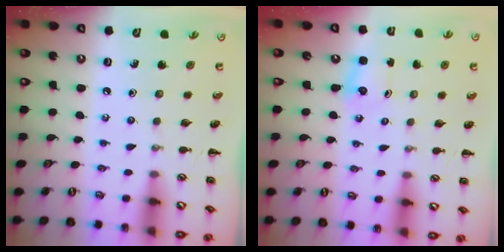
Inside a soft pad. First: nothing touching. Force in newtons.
{"total": 1.8, "press": 1.7, "slide": 0.6}